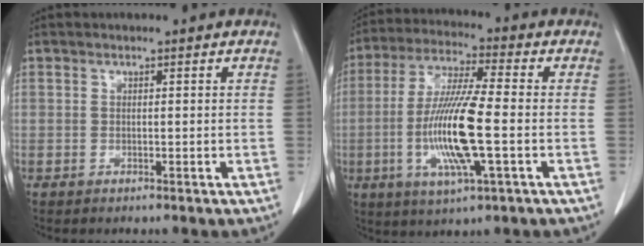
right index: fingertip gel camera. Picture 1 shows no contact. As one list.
[{"total": 13.8, "force": [-2.5, 1.1, 13.5], "torque": [-0.272, -0.013, -0.051]}]